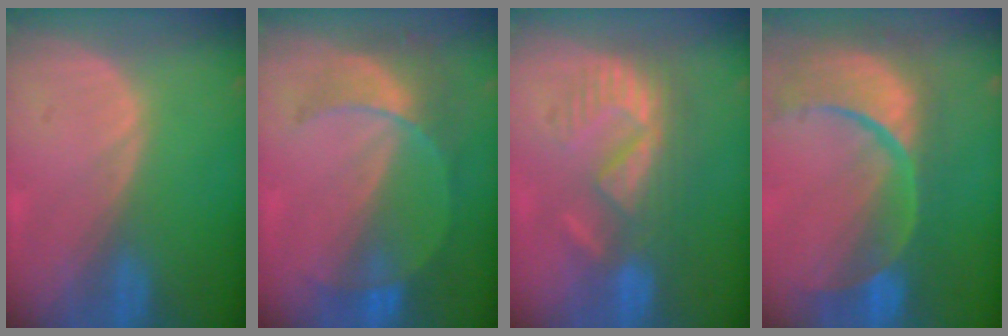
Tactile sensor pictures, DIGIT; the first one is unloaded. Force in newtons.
{"total": 7.8, "press": 6.7, "slide": 3.9}
{"total": 8.9, "press": 8.1, "slide": 3.6}
{"total": 13.8, "press": 10.9, "slide": 8.4}